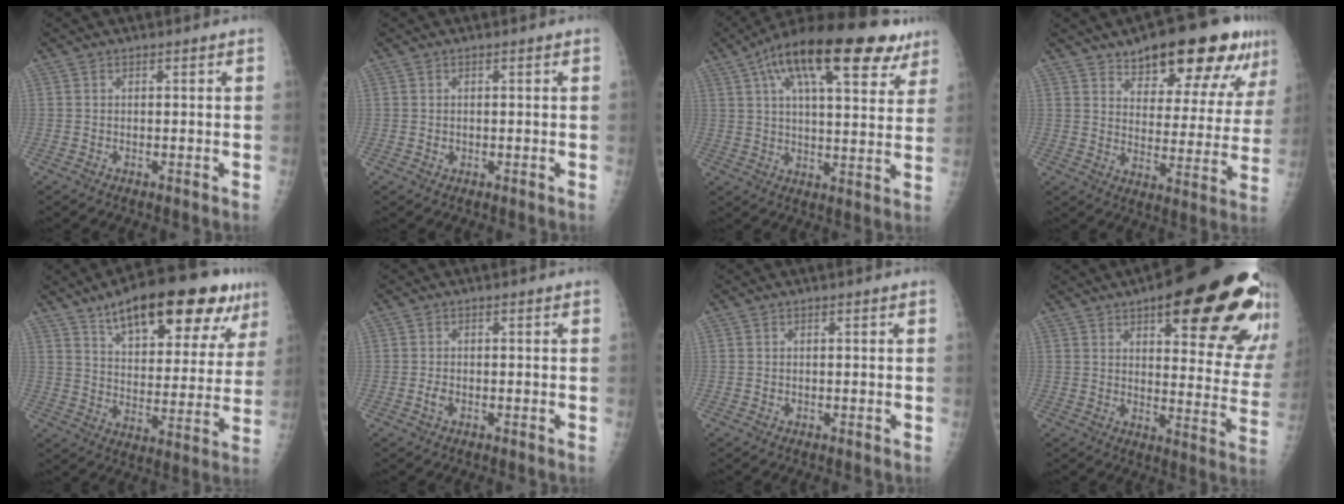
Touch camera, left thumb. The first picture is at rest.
{"total": 0.6, "force": [-0.2, 0.6, 0.1], "torque": [0.002, -0.001, 0.000]}
{"total": 22.9, "force": [12.6, 8.6, 17.1], "torque": [-0.249, -0.004, 0.188]}
{"total": 19.8, "force": [13.0, 7.5, 12.9], "torque": [-0.135, -0.047, 0.184]}
{"total": 23.5, "force": [14.0, 8.8, 16.6], "torque": [-0.204, -0.028, 0.210]}
{"total": 1.4, "force": [-0.7, 1.0, 0.8], "torque": [-0.017, 0.002, -0.012]}
{"total": 0.0}
{"total": 27.0, "force": [16.4, 8.1, 19.9], "torque": [-0.199, -0.065, 0.208]}